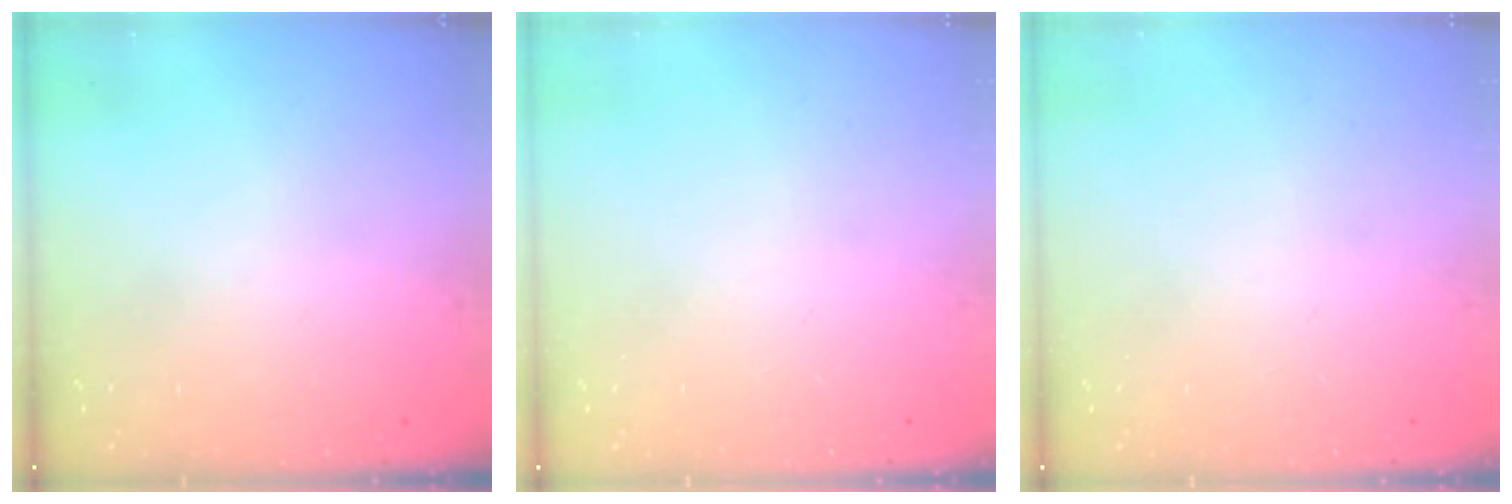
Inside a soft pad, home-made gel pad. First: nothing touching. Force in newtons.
{"total": 0.0}
{"total": 0.0}